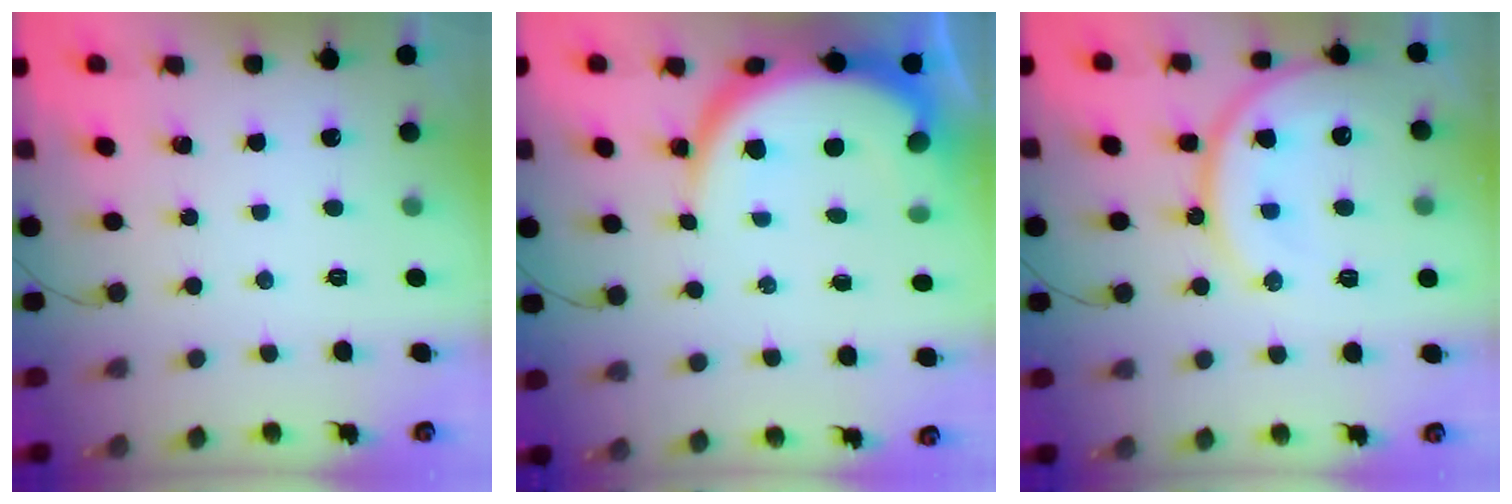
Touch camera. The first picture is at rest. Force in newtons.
{"total": 9.4, "press": 9.4, "slide": 0.5}
{"total": 15.8, "press": 15.6, "slide": 2.1}